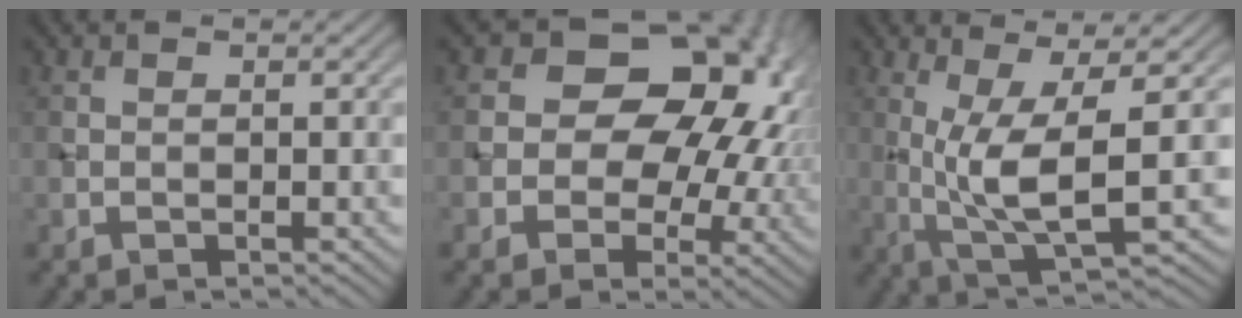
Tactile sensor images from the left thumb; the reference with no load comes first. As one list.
[{"total": 16.2, "force": [2.6, 12.2, 10.3], "torque": [-0.137, 0.015, 0.026]}, {"total": 8.2, "force": [0.3, 1.5, 8.0], "torque": [-0.165, 0.009, 0.012]}]